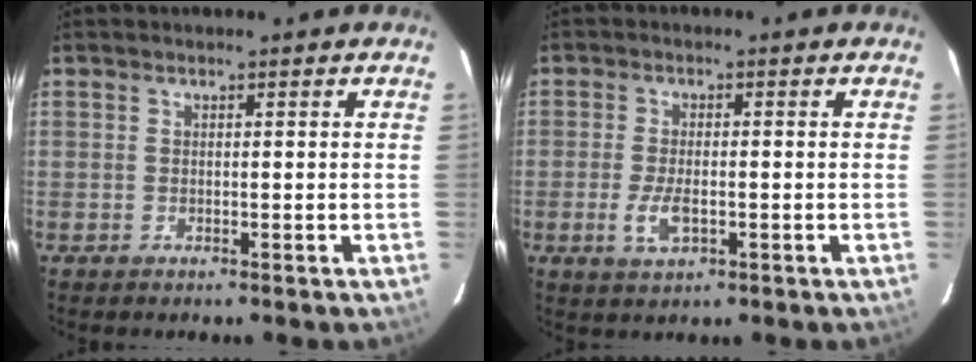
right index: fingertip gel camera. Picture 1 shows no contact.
{"total": 4.8, "force": [-1.6, 2.0, 4.1], "torque": [-0.090, -0.005, -0.028]}